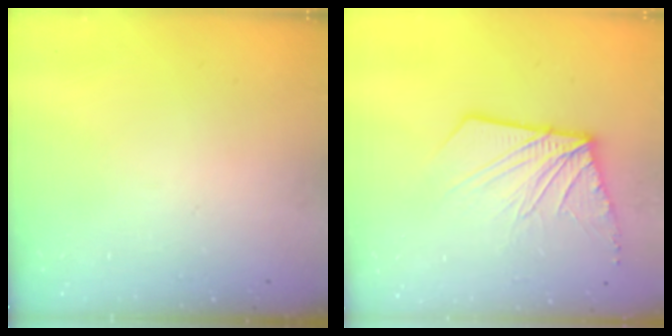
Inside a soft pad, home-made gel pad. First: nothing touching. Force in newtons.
{"total": 12.5, "press": 12.4, "slide": 1.7}